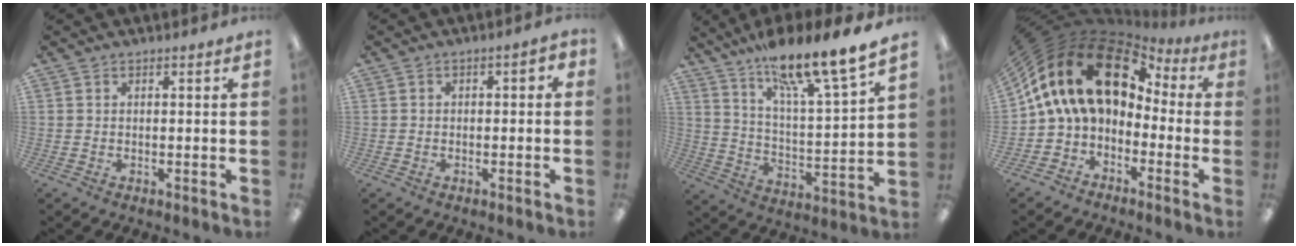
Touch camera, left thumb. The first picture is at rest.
{"total": 2.2, "force": [-1.2, 1.2, 1.4], "torque": [-0.021, 0.009, -0.024]}
{"total": 15.8, "force": [13.5, 1.0, 8.2], "torque": [-0.144, -0.097, 0.221]}
{"total": 19.2, "force": [5.2, 12.2, 13.9], "torque": [-0.280, -0.019, 0.096]}